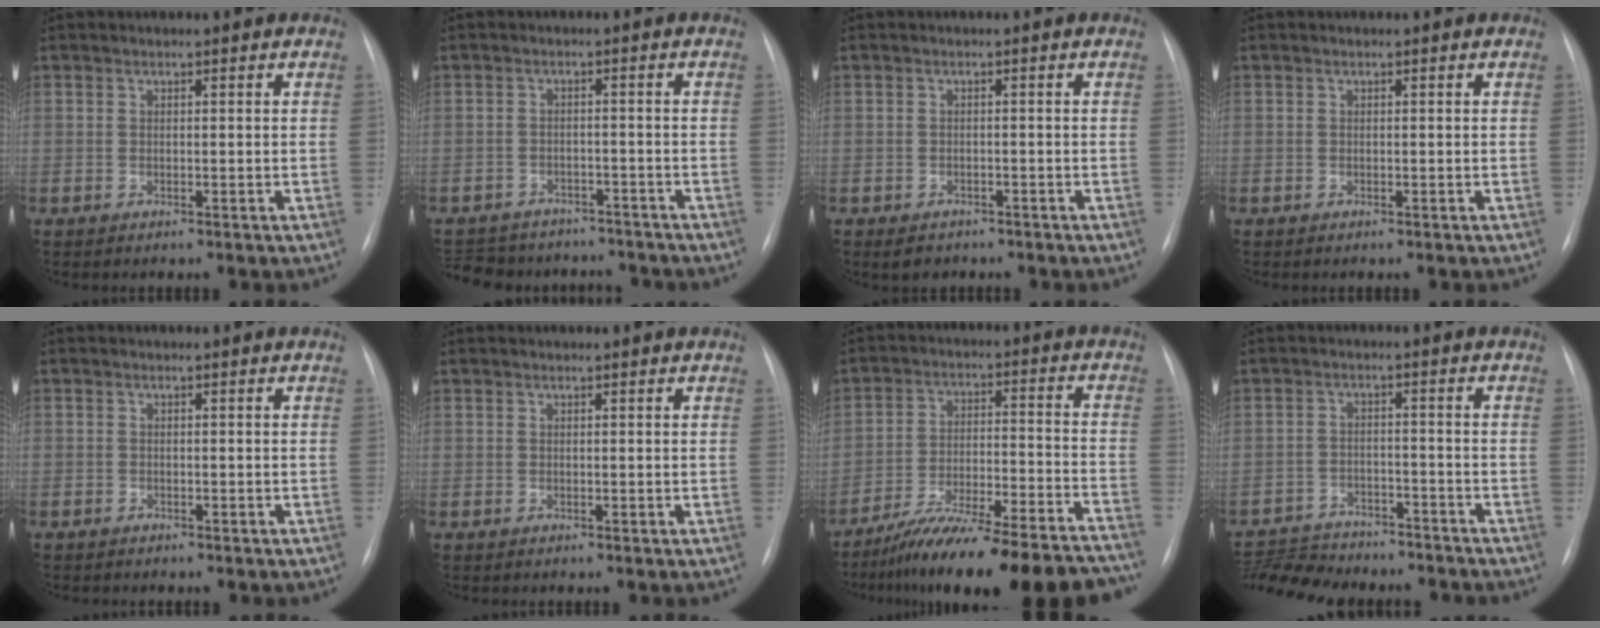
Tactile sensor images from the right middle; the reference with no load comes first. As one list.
[{"total": 13.9, "force": [-12.1, 5.9, 3.4], "torque": [-0.085, 0.012, -0.147]}, {"total": 2.7, "force": [-2.0, 1.7, 0.6], "torque": [-0.008, 0.002, -0.024]}, {"total": 0.0}, {"total": 1.7, "force": [-1.4, 0.9, 0.4], "torque": [-0.010, 0.002, -0.018]}, {"total": 0.0}, {"total": 23.9, "force": [-21.3, 1.5, 10.8], "torque": [-0.125, -0.007, -0.313]}, {"total": 13.8, "force": [-12.7, 3.6, 4.0], "torque": [-0.082, 0.006, -0.180]}]